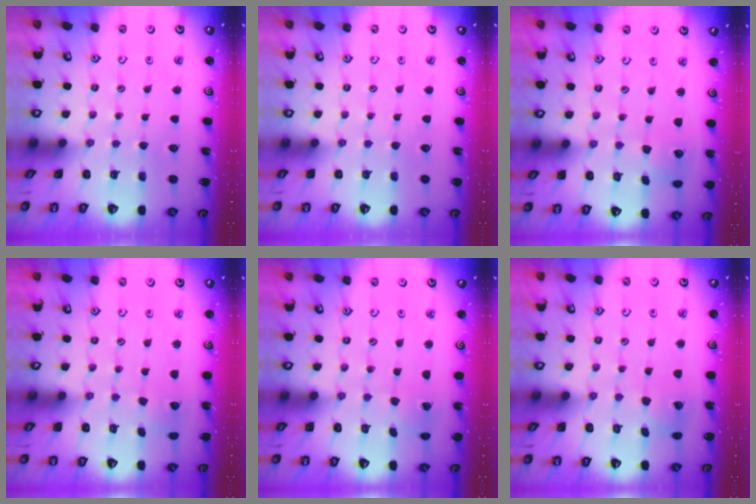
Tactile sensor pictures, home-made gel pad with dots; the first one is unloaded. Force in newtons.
{"total": 0.0}
{"total": 2.1, "press": 2.1, "slide": 0.3}
{"total": 2.8, "press": 2.8, "slide": 0.2}
{"total": 1.4, "press": 1.4, "slide": 0.1}
{"total": 6.4, "press": 6.4, "slide": 0.9}